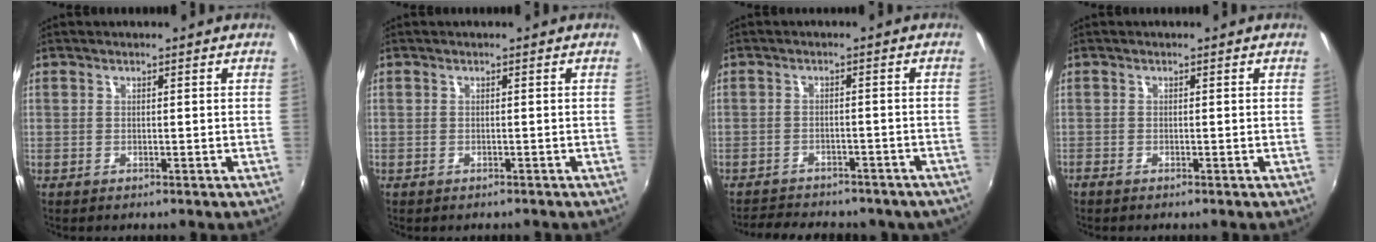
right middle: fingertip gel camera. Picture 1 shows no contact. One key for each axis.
{"total": 0.8, "fx": -0.7, "fy": 0.3, "fz": 0.2, "tx": -0.007, "ty": 0.000, "tz": -0.008}
{"total": 13.4, "fx": -11.1, "fy": 5.5, "fz": 5.1, "tx": -0.115, "ty": 0.002, "tz": -0.137}
{"total": 0.6, "fx": -0.5, "fy": 0.0, "fz": 0.2, "tx": -0.002, "ty": -0.002, "tz": -0.012}